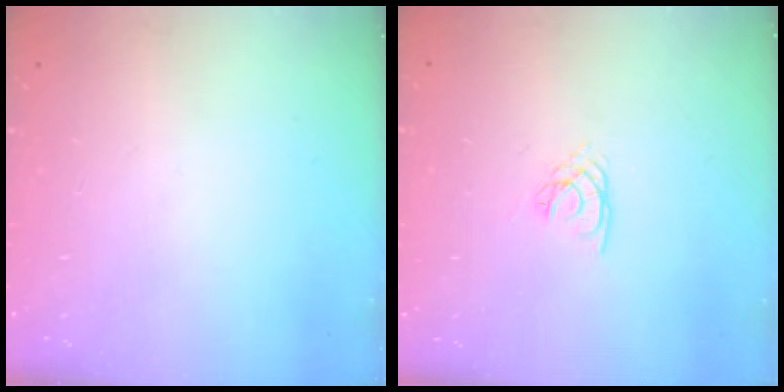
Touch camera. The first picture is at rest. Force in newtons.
{"total": 1.8, "press": 1.8, "slide": 0.2}